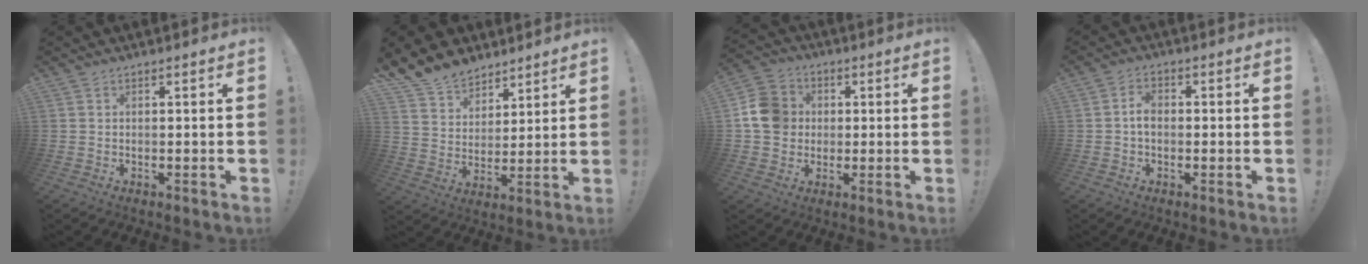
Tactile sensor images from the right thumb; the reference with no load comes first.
{"total": 11.5, "force": [9.4, 6.2, 1.9], "torque": [-0.059, -0.072, 0.189]}
{"total": 11.2, "force": [0.8, 10.2, 4.6], "torque": [-0.069, 0.008, 0.022]}
{"total": 3.5, "force": [-0.3, 2.4, 2.6], "torque": [-0.040, 0.006, -0.006]}